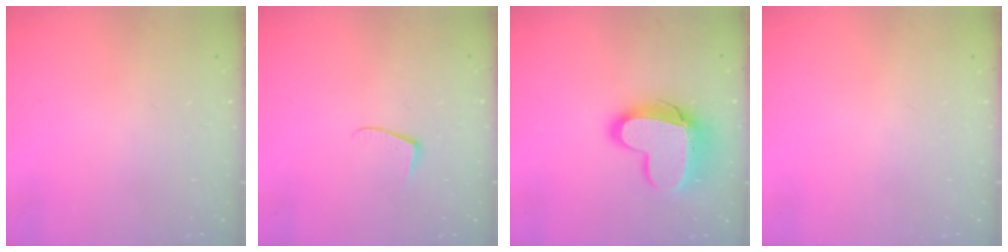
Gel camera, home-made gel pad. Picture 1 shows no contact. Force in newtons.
{"total": 4.7, "press": 4.6, "slide": 0.5}
{"total": 15.0, "press": 14.9, "slide": 1.3}
{"total": 0.0}